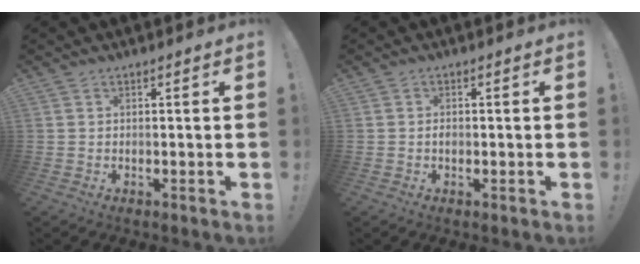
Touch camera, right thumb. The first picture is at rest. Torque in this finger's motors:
{"motor_torque": [0.34, 0.28, 0.07, -0.02, 0.02]}